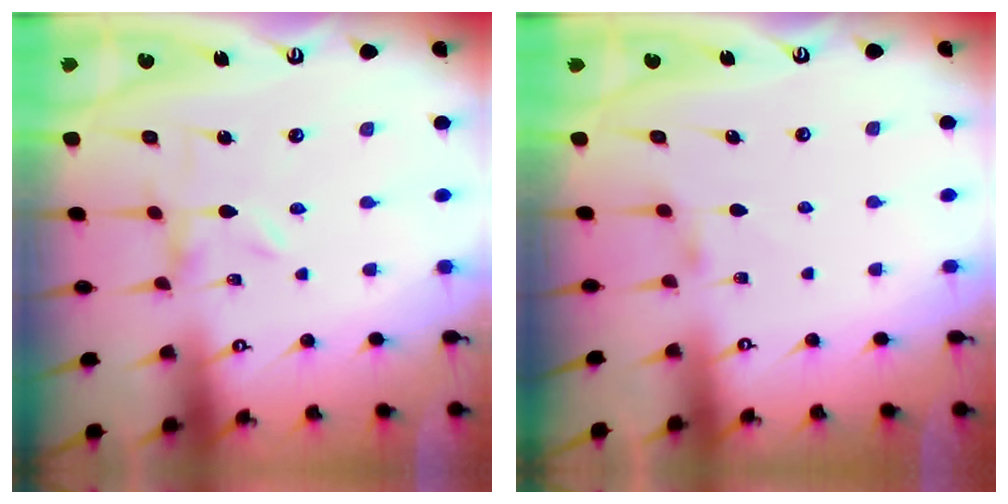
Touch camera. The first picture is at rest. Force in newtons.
{"total": 2.5, "press": 2.5, "slide": 0.5}